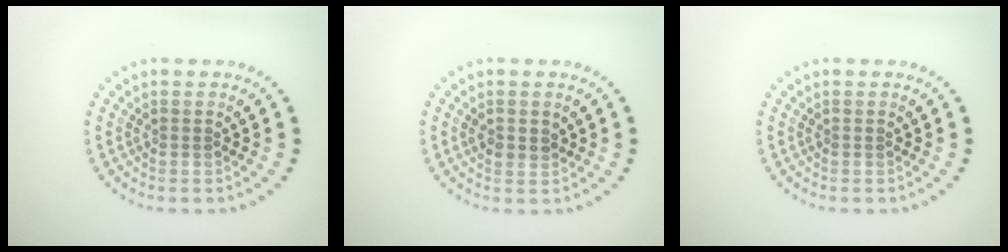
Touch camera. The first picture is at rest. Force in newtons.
{"total": 1.4, "press": 1.3, "slide": 0.5}
{"total": 0.0}